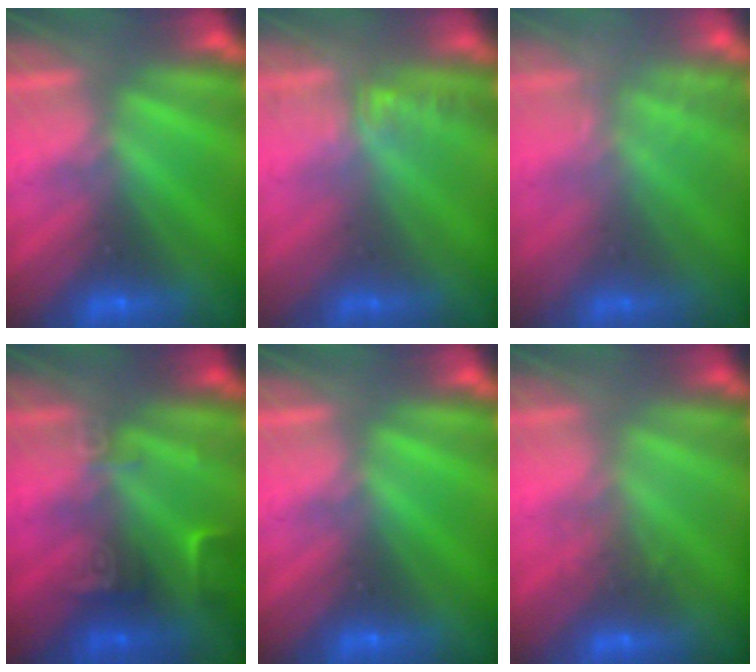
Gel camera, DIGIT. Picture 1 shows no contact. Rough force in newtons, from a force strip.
{"total": 1.2}
{"total": 2.0}
{"total": 2.6}
{"total": 0.0}
{"total": 2.8}